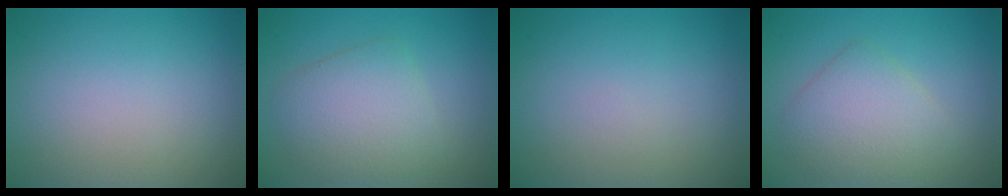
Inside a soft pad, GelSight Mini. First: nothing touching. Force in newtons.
{"total": 4.4, "press": 4.4, "slide": 0.3}
{"total": 0.0}
{"total": 4.3, "press": 4.3, "slide": 0.2}